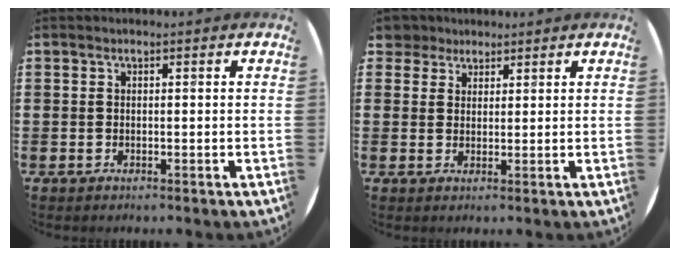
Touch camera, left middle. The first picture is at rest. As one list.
[{"total": 3.4, "force": [2.8, 1.9, 0.3], "torque": [-0.010, 0.003, 0.054]}]